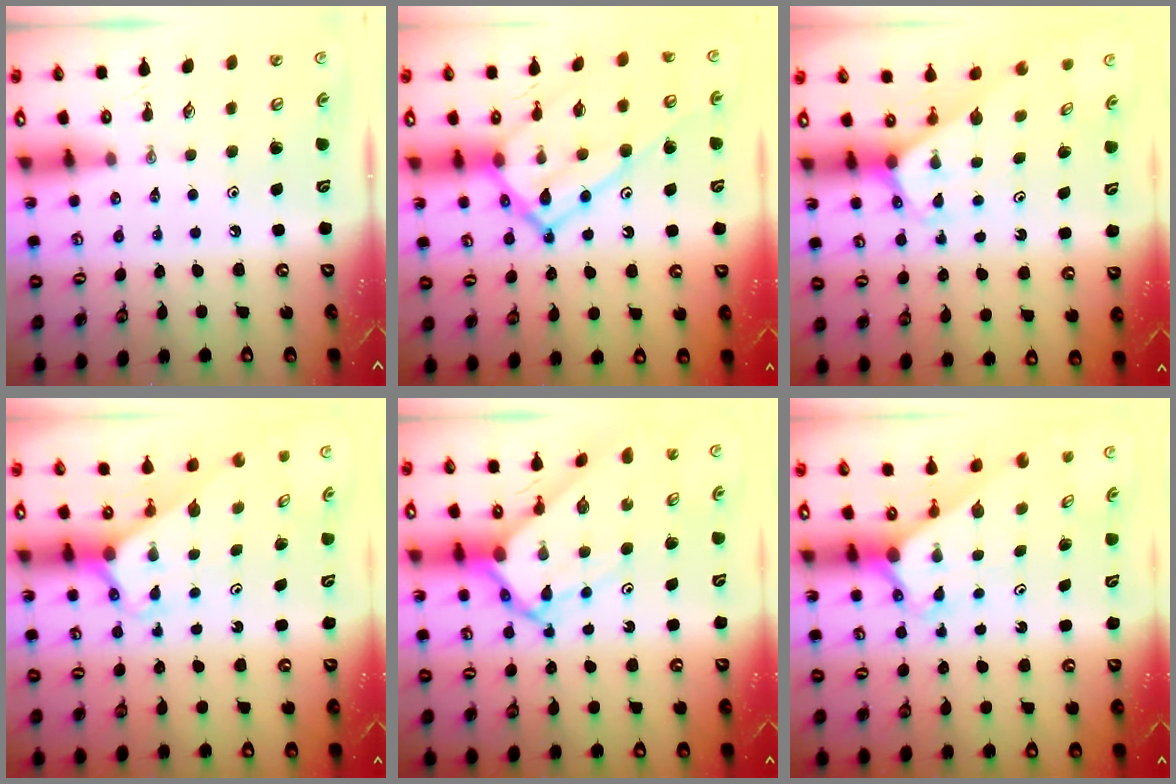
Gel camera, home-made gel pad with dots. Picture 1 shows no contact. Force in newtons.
{"total": 20.9, "press": 20.8, "slide": 1.7}
{"total": 2.4, "press": 2.4, "slide": 0.2}
{"total": 2.4, "press": 2.4, "slide": 0.2}
{"total": 8.1, "press": 8.1, "slide": 0.7}
{"total": 2.7, "press": 2.7, "slide": 0.2}